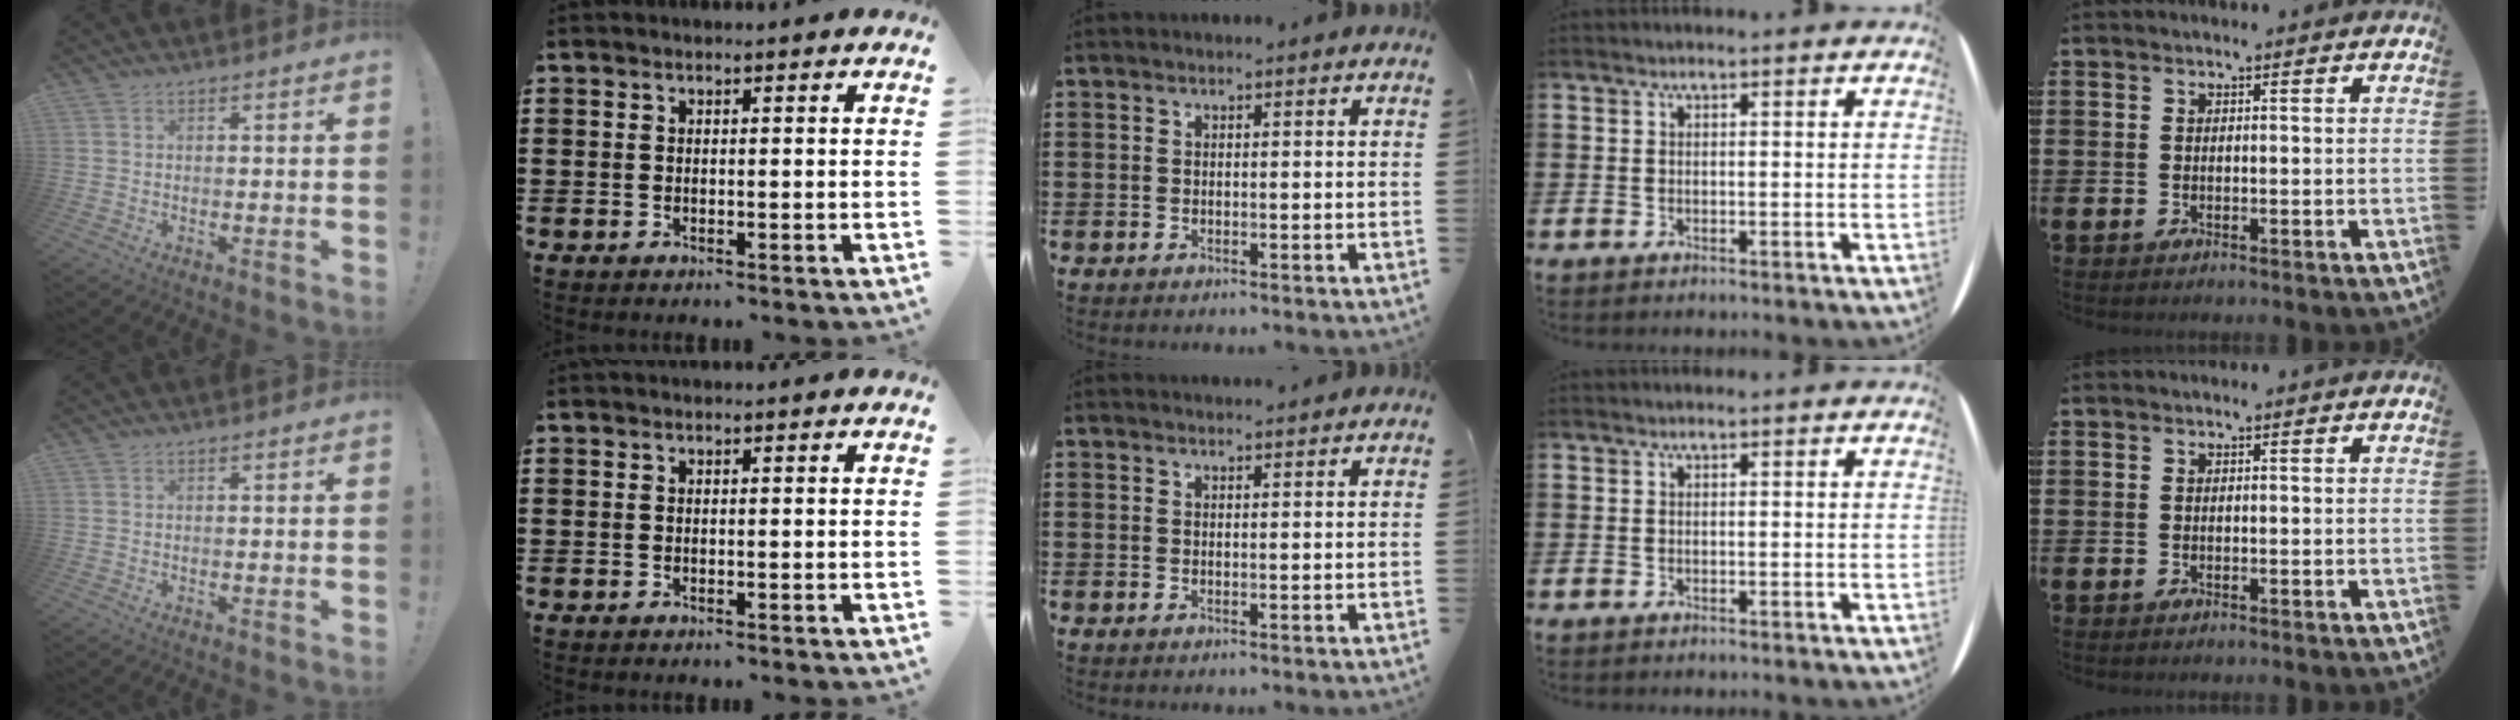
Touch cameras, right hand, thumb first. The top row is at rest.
{"middle": {"total": 1.0, "force": [1.0, 0.0, 0.1], "torque": [0.003, -0.004, 0.017]}}